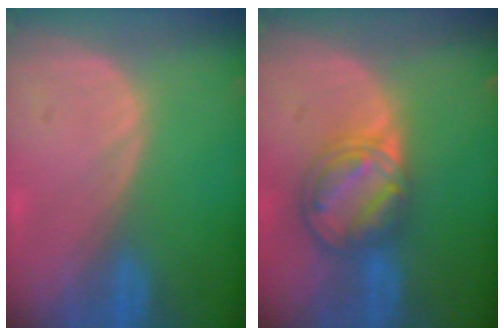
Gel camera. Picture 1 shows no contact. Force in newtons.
{"total": 8.2, "press": 7.0, "slide": 4.3}